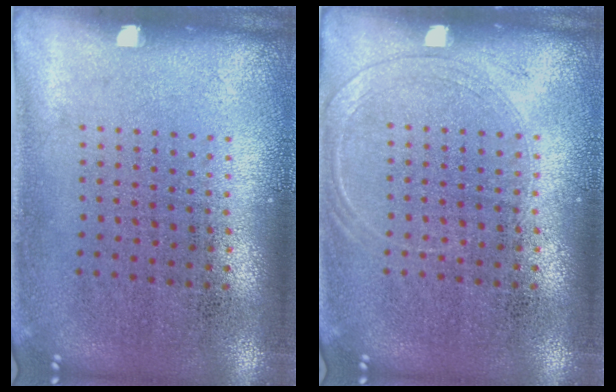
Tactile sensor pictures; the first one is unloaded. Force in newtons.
{"total": 1.2, "press": 1.1, "slide": 0.3}